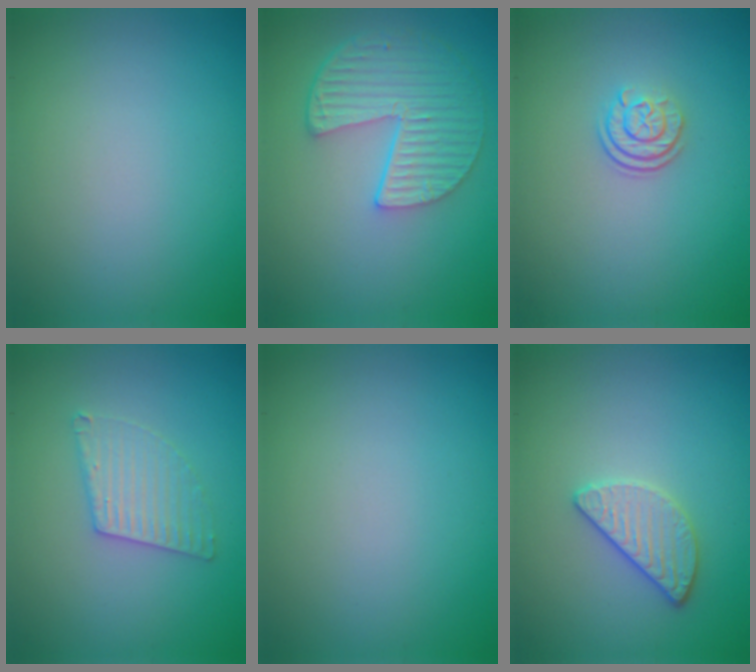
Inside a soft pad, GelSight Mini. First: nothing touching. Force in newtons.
{"total": 5.7, "press": 4.4, "slide": 3.7}
{"total": 2.3, "press": 1.7, "slide": 1.6}
{"total": 2.8, "press": 2.8, "slide": 0.3}
{"total": 0.0}
{"total": 2.5, "press": 2.3, "slide": 0.8}